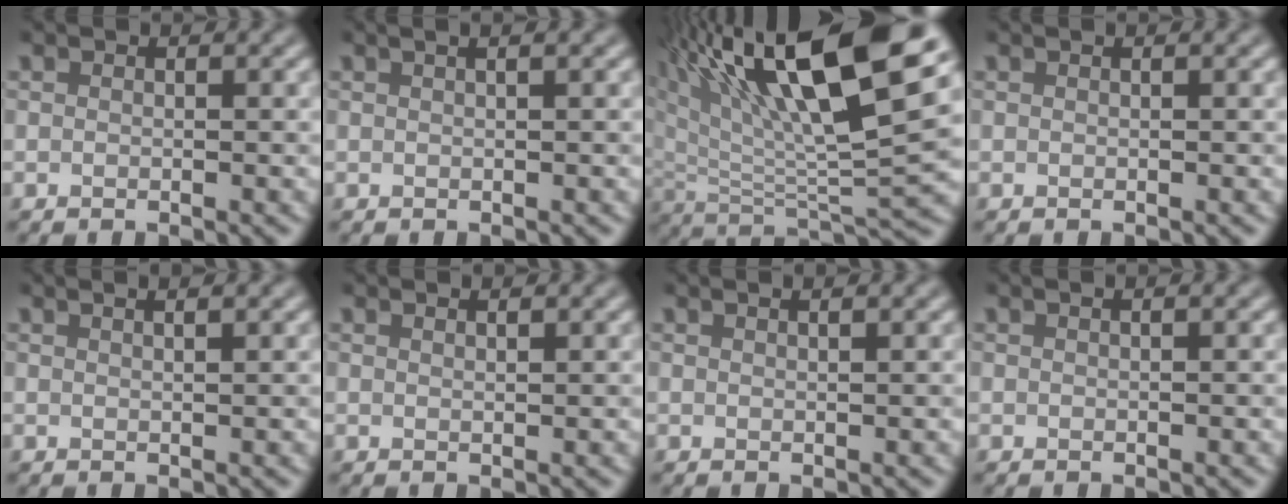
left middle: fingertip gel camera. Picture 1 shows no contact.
{"total": 3.1, "force": [1.6, 1.6, 2.2], "torque": [-0.002, 0.015, -0.011]}
{"total": 16.2, "force": [7.6, 5.4, 13.2], "torque": [-0.231, 0.017, 0.133]}
{"total": 0.0}
{"total": 3.1, "force": [1.8, 1.4, 2.0], "torque": [0.002, 0.017, -0.012]}
{"total": 0.7, "force": [0.6, 0.2, 0.4], "torque": [0.001, 0.000, 0.003]}
{"total": 2.0, "force": [1.3, 0.9, 1.3], "torque": [0.005, 0.001, -0.012]}
{"total": 0.8, "force": [0.5, 0.4, 0.6], "torque": [-0.005, 0.001, -0.001]}